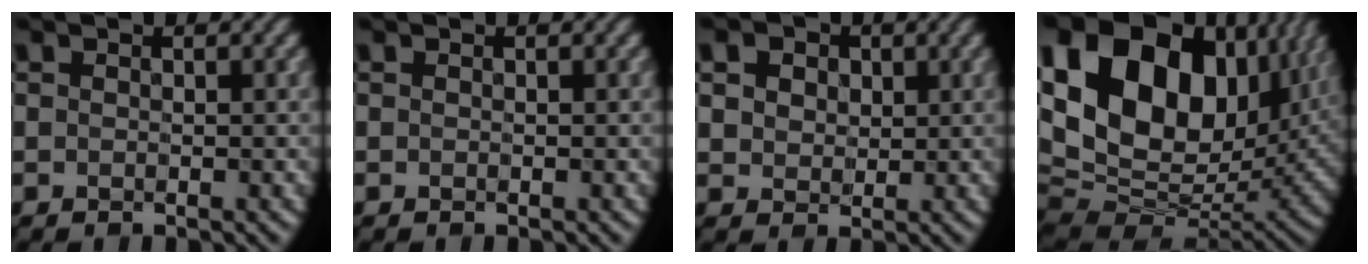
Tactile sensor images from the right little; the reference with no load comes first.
{"total": 0.0}
{"total": 5.9, "force": [2.7, 4.3, 3.0], "torque": [-0.084, 0.012, 0.038]}
{"total": 20.5, "force": [7.0, 13.1, 14.1], "torque": [-0.279, 0.046, 0.121]}